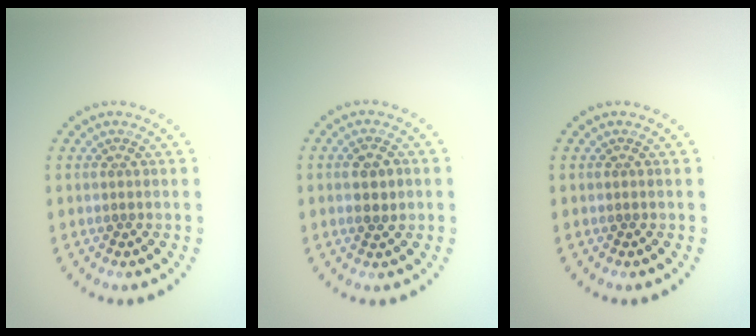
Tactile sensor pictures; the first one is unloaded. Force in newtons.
{"total": 2.1, "press": 2.1, "slide": 0.2}
{"total": 0.0}